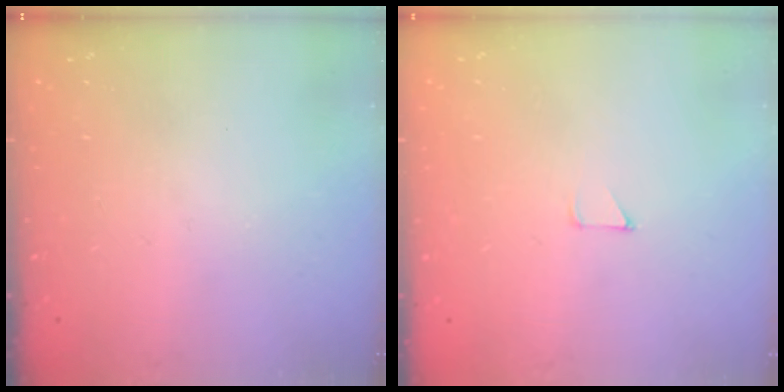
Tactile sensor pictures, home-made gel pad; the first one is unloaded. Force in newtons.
{"total": 2.7, "press": 2.7, "slide": 0.2}